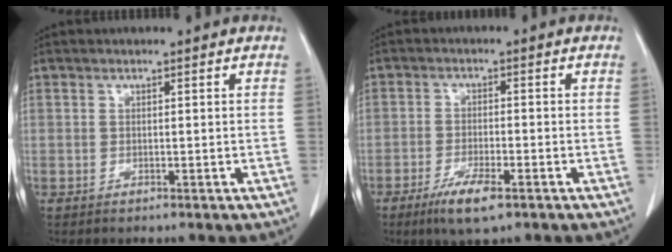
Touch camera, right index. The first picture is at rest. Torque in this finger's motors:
{"motor_torque": [0.39, -0.27, 0.22, 0.05]}